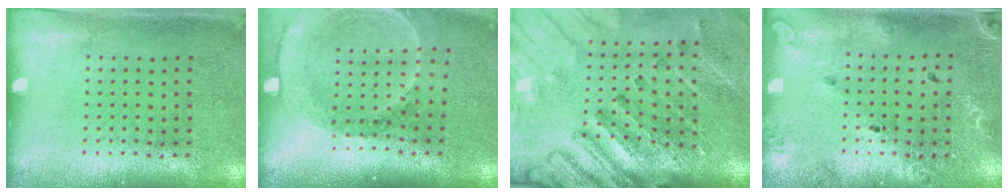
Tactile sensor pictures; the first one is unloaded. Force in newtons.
{"total": 1.6, "press": 1.6, "slide": 0.1}
{"total": 3.0, "press": 2.7, "slide": 1.3}
{"total": 1.4, "press": 1.4, "slide": 0.1}